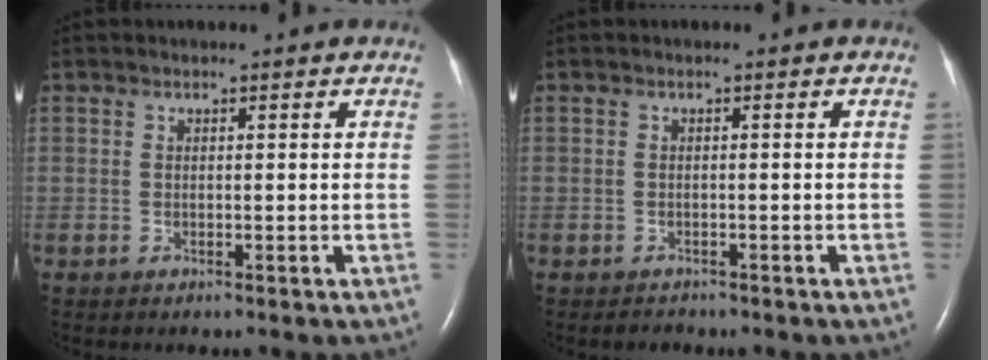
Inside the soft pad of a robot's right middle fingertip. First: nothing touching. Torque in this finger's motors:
{"motor_torque": [0.14, -0.04, -0.05, 0.00]}